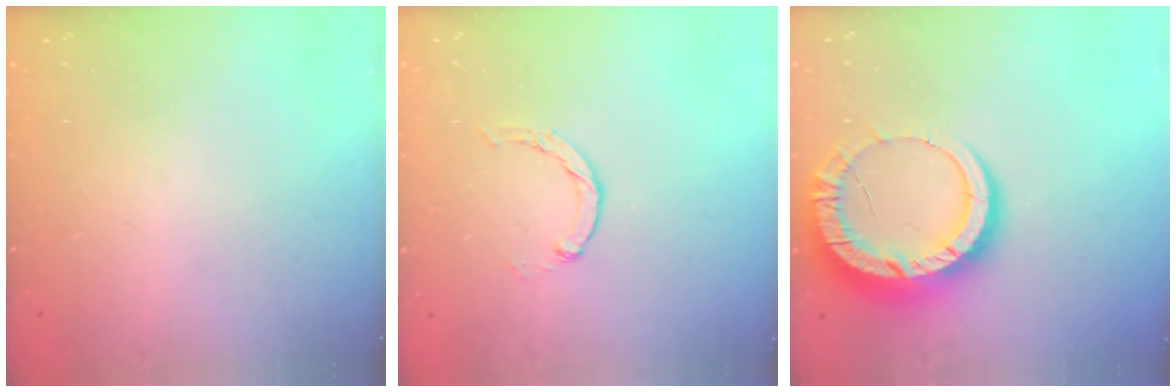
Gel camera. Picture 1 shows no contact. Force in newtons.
{"total": 0.7, "press": 0.7, "slide": 0.2}
{"total": 13.7, "press": 13.6, "slide": 1.4}